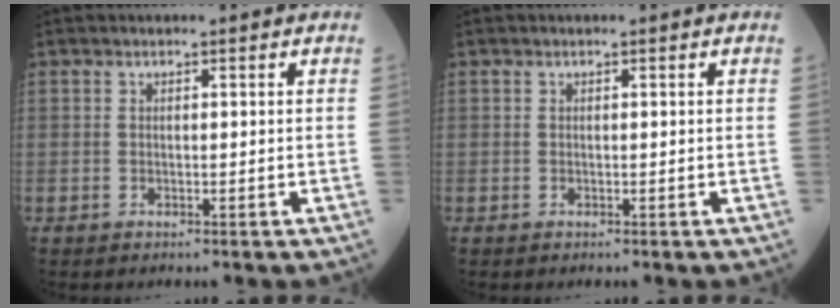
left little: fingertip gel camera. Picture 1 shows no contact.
{"total": 0.0}